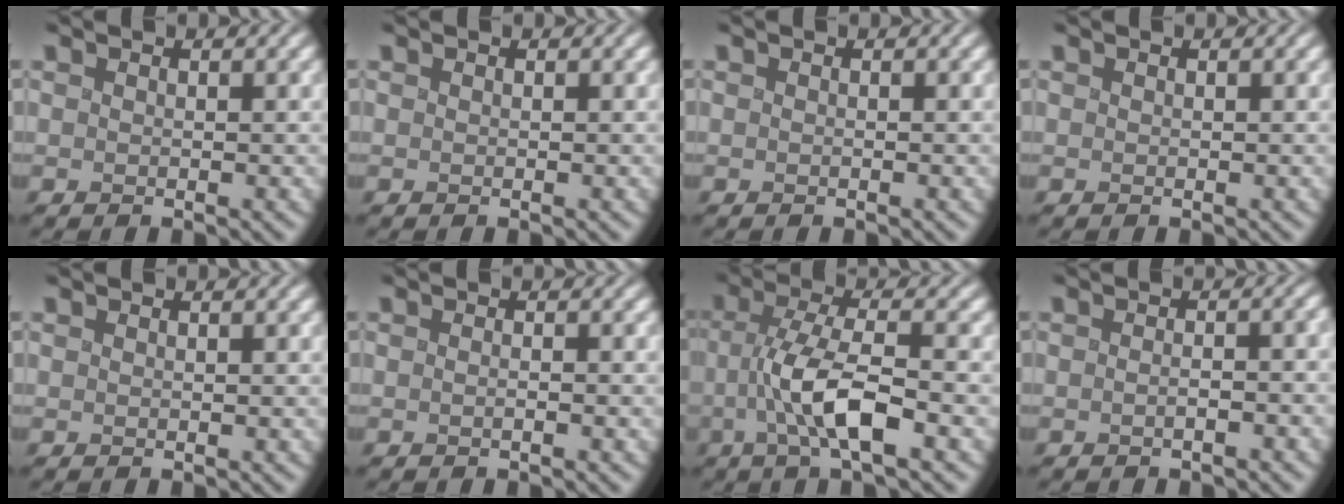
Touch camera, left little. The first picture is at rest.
{"total": 0.0}
{"total": 0.0}
{"total": 0.0}
{"total": 0.0}
{"total": 0.7, "force": [-0.6, 0.0, 0.3], "torque": [-0.003, 0.001, -0.016]}
{"total": 5.8, "force": [-1.7, 1.3, 5.4], "torque": [-0.101, 0.001, -0.037]}
{"total": 2.9, "force": [-0.9, 1.3, 2.5], "torque": [-0.015, 0.007, -0.019]}